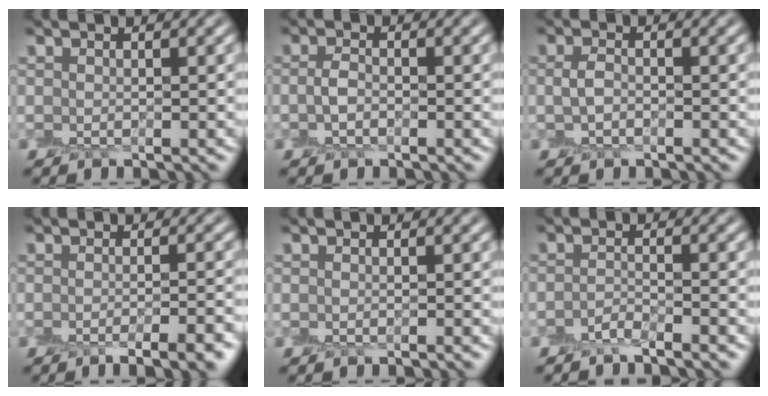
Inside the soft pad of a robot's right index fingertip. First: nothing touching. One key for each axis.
{"total": 1.2, "fx": -0.3, "fy": 0.6, "fz": 0.9, "tx": -0.024, "ty": 0.005, "tz": -0.009}
{"total": 1.1, "fx": -0.1, "fy": 0.6, "fz": 0.9, "tx": -0.025, "ty": 0.003, "tz": -0.003}
{"total": 5.4, "fx": -3.5, "fy": 1.3, "fz": 3.9, "tx": -0.042, "ty": -0.002, "tz": -0.042}
{"total": 0.6, "fx": -0.5, "fy": -0.3, "fz": 0.3, "tx": -0.003, "ty": -0.005, "tz": -0.008}
{"total": 1.7, "fx": -1.5, "fy": -0.1, "fz": 0.7, "tx": -0.015, "ty": -0.001, "tz": -0.035}